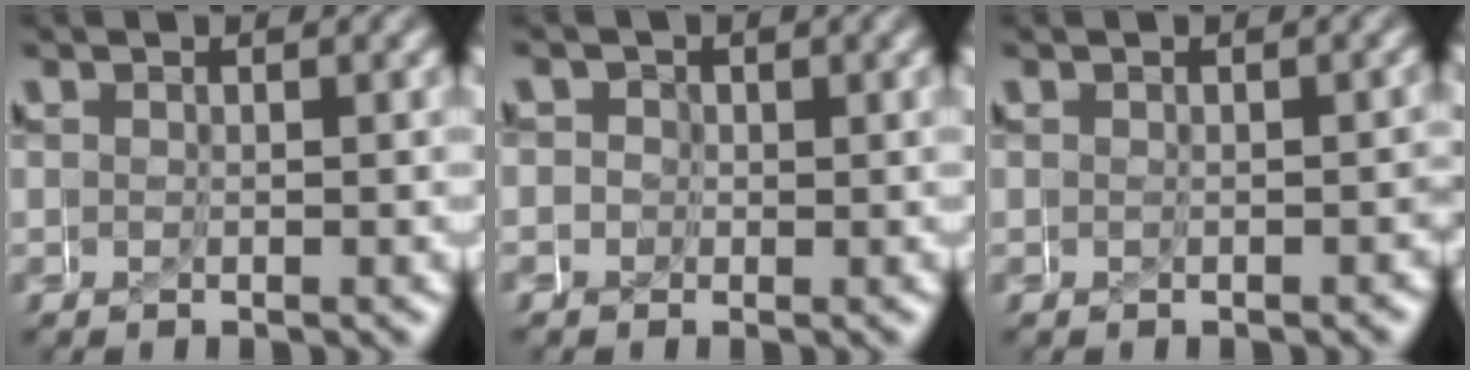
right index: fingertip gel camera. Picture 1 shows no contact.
{"total": 3.1, "force": [-1.0, 2.8, 0.7], "torque": [-0.036, -0.012, -0.023]}
{"total": 0.0}